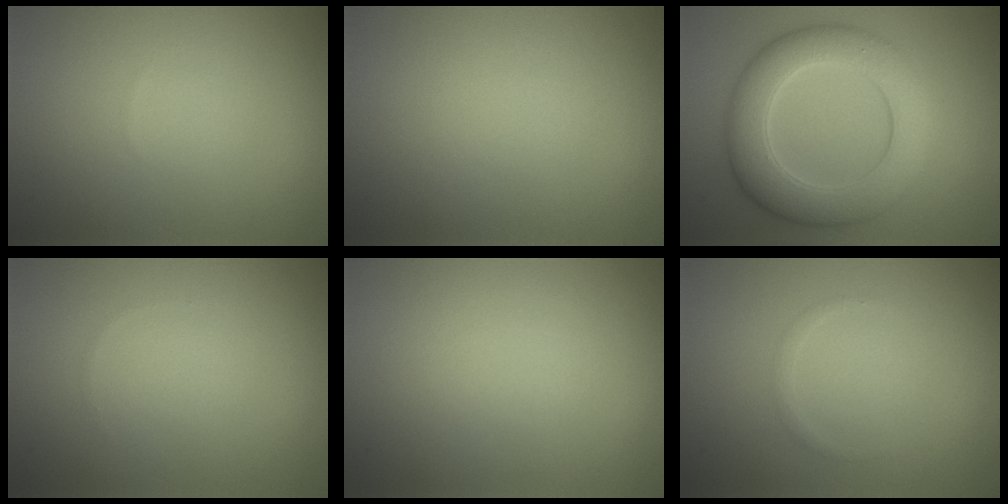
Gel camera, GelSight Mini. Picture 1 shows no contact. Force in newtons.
{"total": 0.0}
{"total": 7.6, "press": 7.6, "slide": 0.1}
{"total": 0.0}
{"total": 0.0}
{"total": 0.6, "press": 0.6, "slide": 0.1}